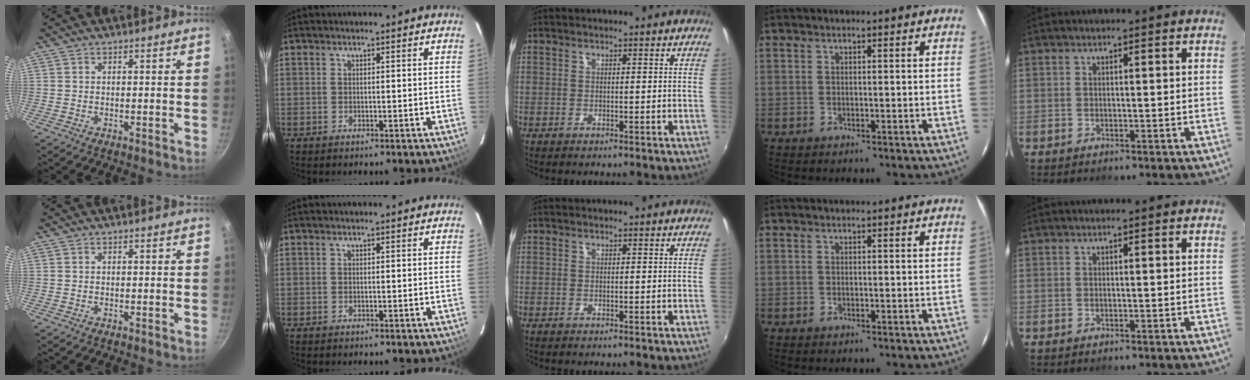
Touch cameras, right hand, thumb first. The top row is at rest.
{}